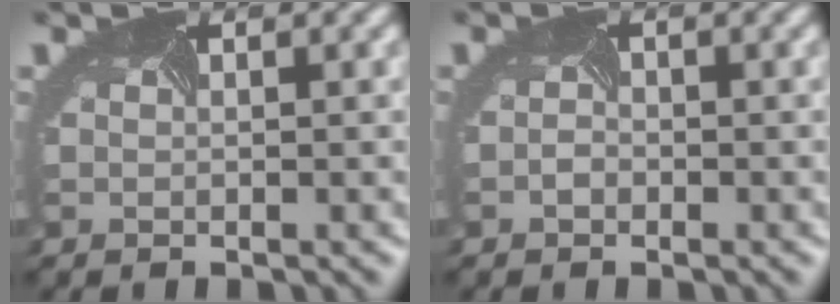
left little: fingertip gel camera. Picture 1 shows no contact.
{"total": 0.8, "force": [-0.8, -0.1, -0.2], "torque": [-0.009, -0.004, -0.009]}